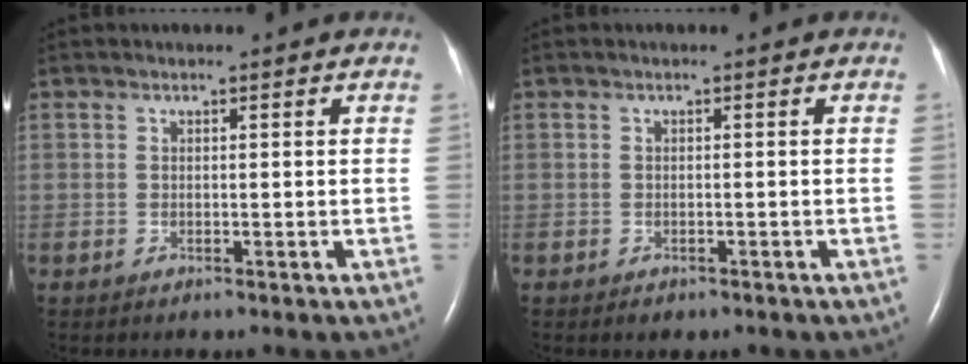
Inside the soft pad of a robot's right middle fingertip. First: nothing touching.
{"total": 1.2, "force": [-0.8, 0.7, 0.5], "torque": [-0.008, 0.000, -0.006]}